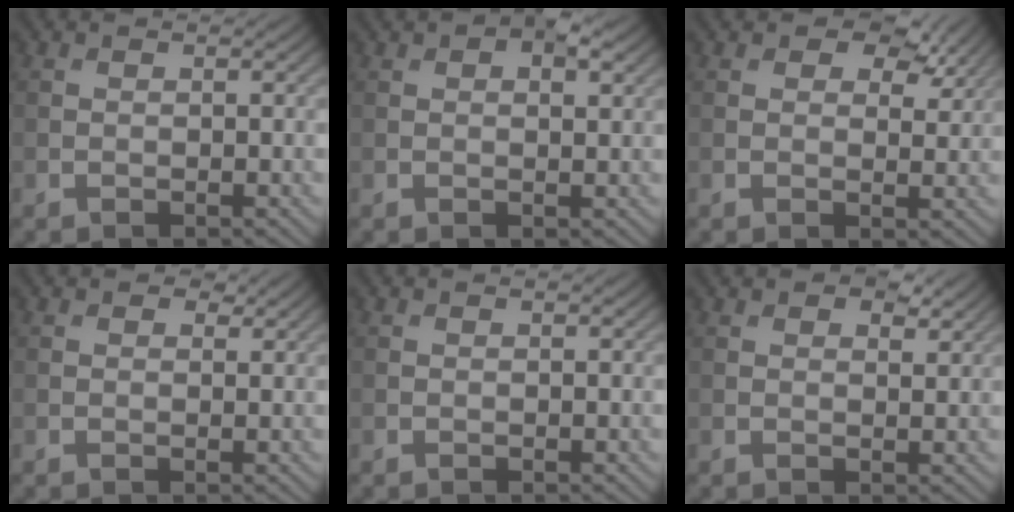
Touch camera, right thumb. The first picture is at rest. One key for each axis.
{"total": 5.1, "fx": 2.8, "fy": 2.2, "fz": 3.7, "tx": -0.061, "ty": 0.008, "tz": 0.043}
{"total": 6.1, "fx": 3.8, "fy": 3.2, "fz": 3.6, "tx": -0.048, "ty": -0.004, "tz": 0.055}
{"total": 1.3, "fx": 0.8, "fy": 0.7, "fz": 0.6, "tx": -0.009, "ty": -0.002, "tz": 0.012}
{"total": 0.0}
{"total": 3.9, "fx": 2.6, "fy": 1.7, "fz": 2.3, "tx": -0.039, "ty": -0.001, "tz": 0.039}